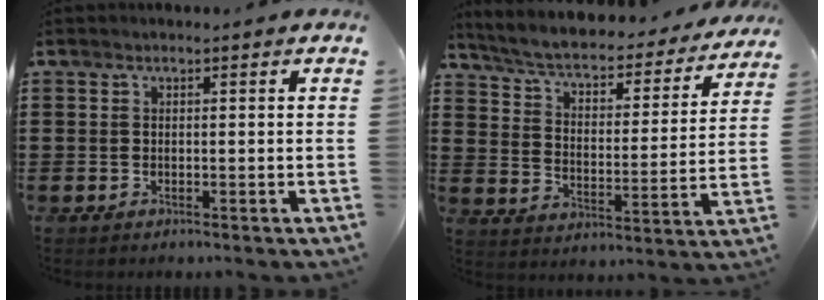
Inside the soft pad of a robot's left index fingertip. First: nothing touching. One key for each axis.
{"total": 4.0, "fx": 3.2, "fy": 1.0, "fz": 2.1, "tx": -0.060, "ty": -0.033, "tz": 0.045}